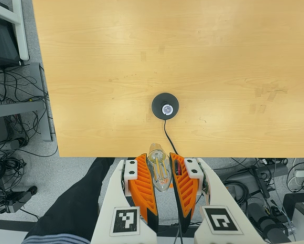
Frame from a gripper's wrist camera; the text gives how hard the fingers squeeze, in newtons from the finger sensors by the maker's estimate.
{"total": 20.8, "left": 25.1, "right": 16.5}